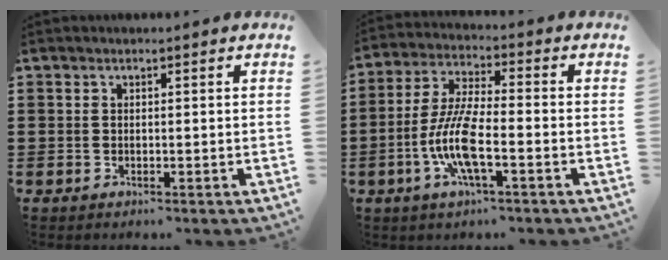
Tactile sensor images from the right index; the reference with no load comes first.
{"total": 8.9, "force": [-3.1, 2.2, 8.1], "torque": [-0.186, -0.015, -0.065]}